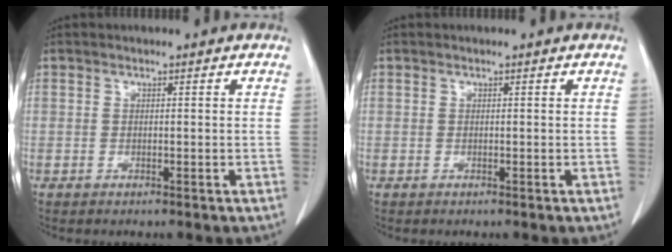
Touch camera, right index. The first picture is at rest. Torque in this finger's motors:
{"motor_torque": [0.00, 0.00, 0.00, 0.00]}